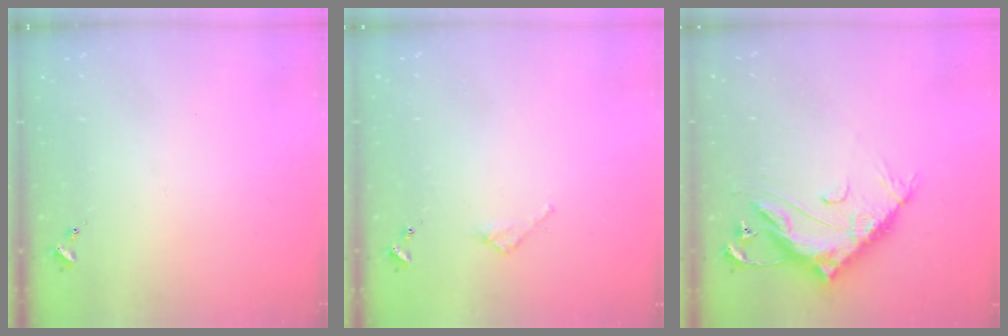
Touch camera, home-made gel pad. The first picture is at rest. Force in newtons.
{"total": 2.4, "press": 2.3, "slide": 0.3}
{"total": 15.2, "press": 15.2, "slide": 1.0}